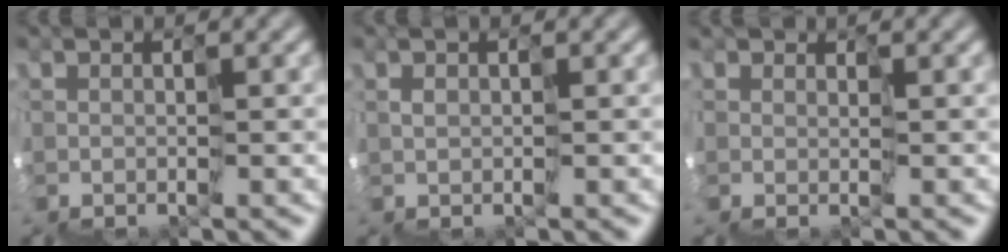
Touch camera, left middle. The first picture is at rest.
{"total": 0.7, "force": [0.4, 0.3, 0.5], "torque": [-0.007, 0.010, 0.009]}
{"total": 0.9, "force": [0.8, 0.4, 0.2], "torque": [-0.003, 0.008, 0.014]}